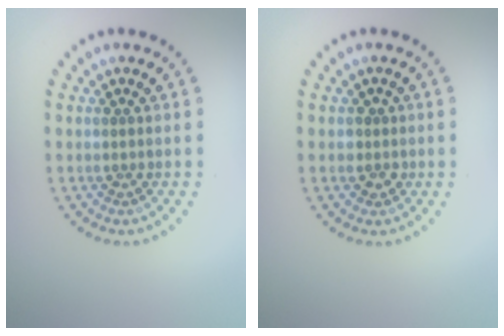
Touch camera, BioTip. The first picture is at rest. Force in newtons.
{"total": 1.3, "press": 1.2, "slide": 0.6}